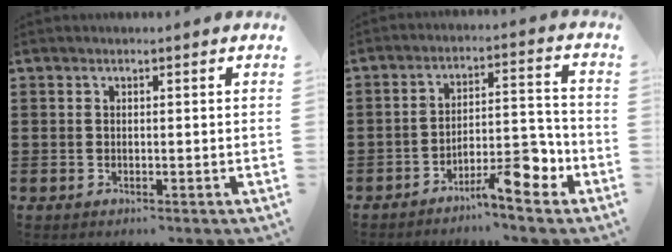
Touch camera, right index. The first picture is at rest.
{"total": 8.0, "force": [-5.4, 1.8, 5.6], "torque": [-0.079, 0.008, -0.096]}